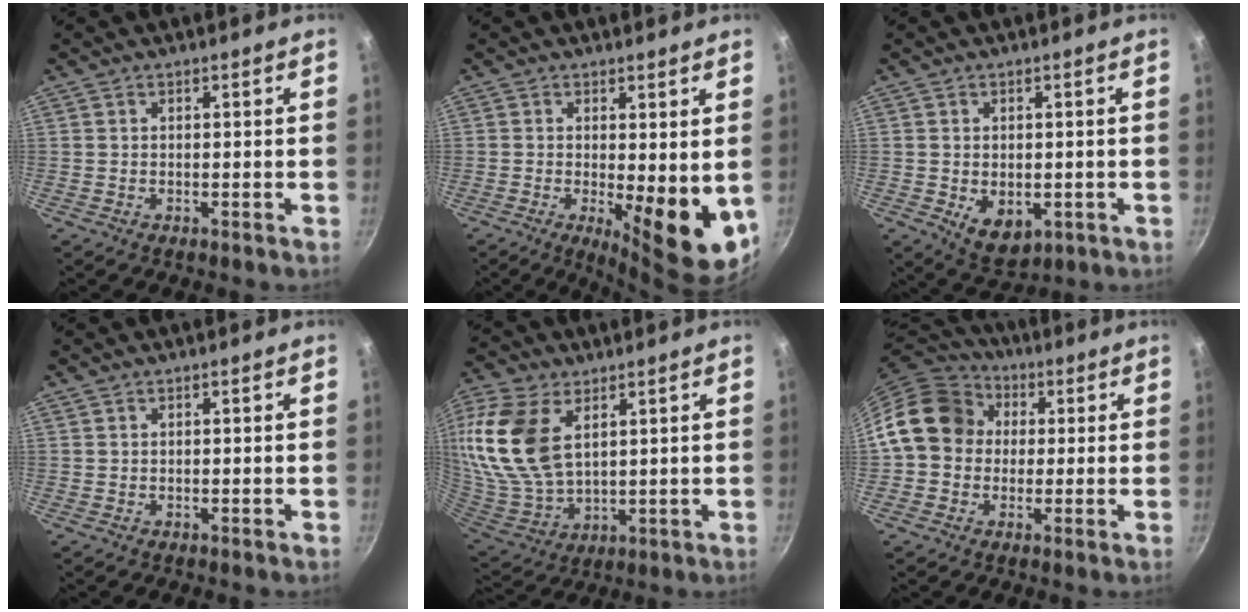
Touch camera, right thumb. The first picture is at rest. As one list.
[{"total": 11.0, "force": [-1.2, 3.6, 10.4], "torque": [-0.123, -0.013, -0.004]}, {"total": 6.9, "force": [-1.1, 4.7, 4.9], "torque": [-0.061, -0.011, -0.001]}, {"total": 0.0}, {"total": 18.3, "force": [6.0, 11.0, 13.3], "torque": [-0.276, -0.026, 0.129]}, {"total": 13.7, "force": [1.5, 11.8, 6.8], "torque": [-0.086, 0.029, 0.008]}]